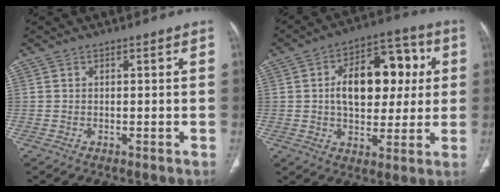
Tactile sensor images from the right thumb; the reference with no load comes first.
{"total": 17.3, "force": [2.6, 10.7, 13.3], "torque": [-0.157, 0.022, 0.038]}